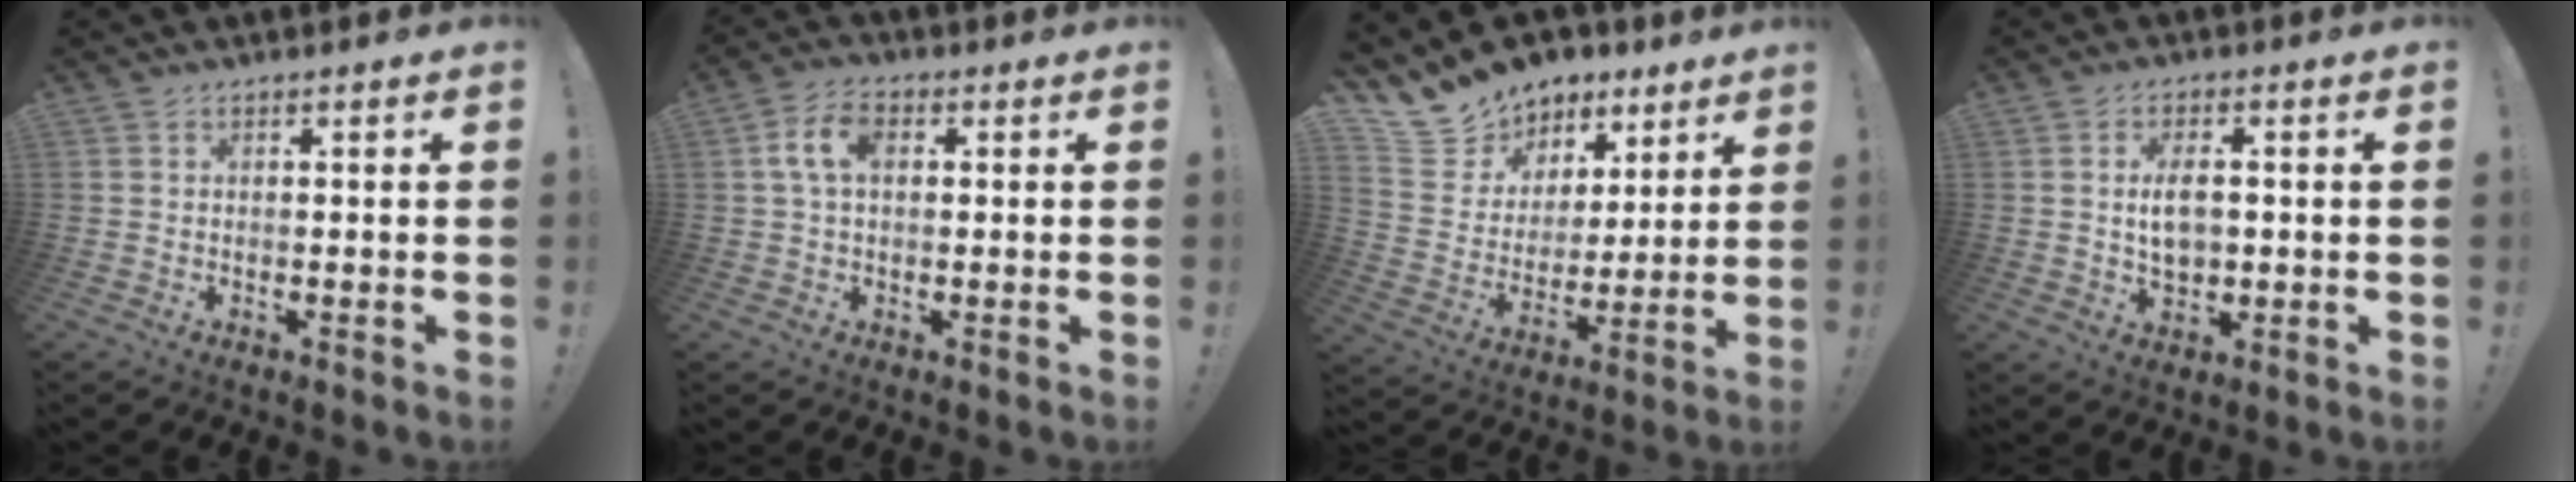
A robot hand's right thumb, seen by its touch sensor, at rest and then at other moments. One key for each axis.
{"total": 7.8, "fx": 1.6, "fy": 4.9, "fz": 5.8, "tx": -0.112, "ty": 0.012, "tz": 0.031}
{"total": 12.8, "fx": 9.6, "fy": 8.3, "fz": 1.7, "tx": -0.040, "ty": -0.078, "tz": 0.192}
{"total": 4.9, "fx": 0.4, "fy": 2.8, "fz": 4.0, "tx": -0.069, "ty": -0.001, "tz": 0.003}